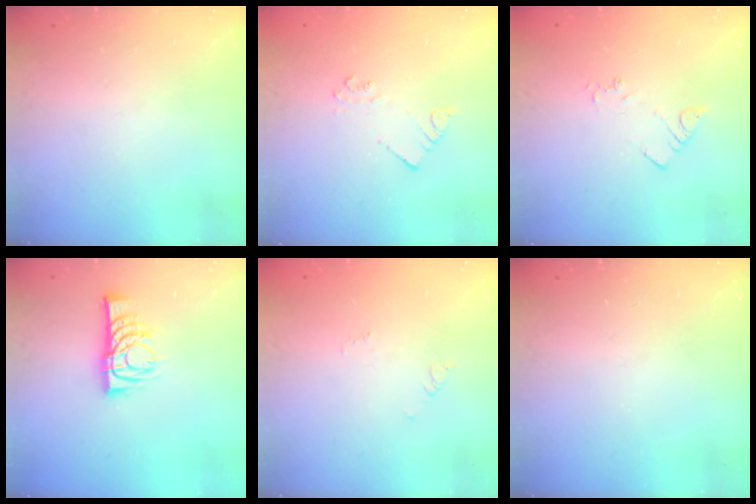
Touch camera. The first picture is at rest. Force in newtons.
{"total": 2.5, "press": 2.5, "slide": 0.2}
{"total": 2.3, "press": 2.3, "slide": 0.3}
{"total": 10.2, "press": 10.1, "slide": 0.8}
{"total": 2.7, "press": 2.7, "slide": 0.2}
{"total": 0.0}